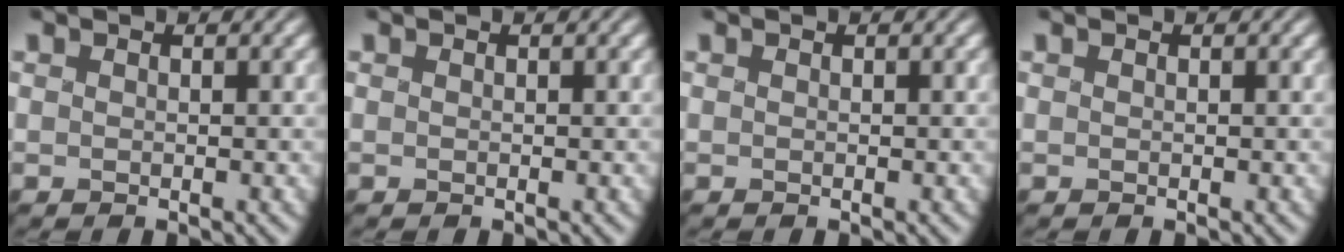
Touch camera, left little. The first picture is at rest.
{"total": 0.0}
{"total": 0.0}
{"total": 0.0}